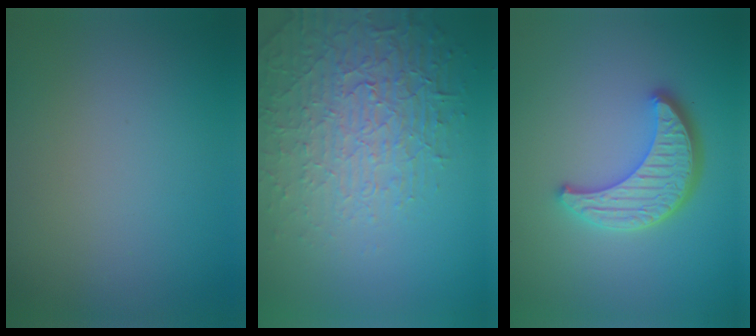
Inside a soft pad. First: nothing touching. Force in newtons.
{"total": 4.9, "press": 4.4, "slide": 2.1}
{"total": 4.5, "press": 3.7, "slide": 2.6}